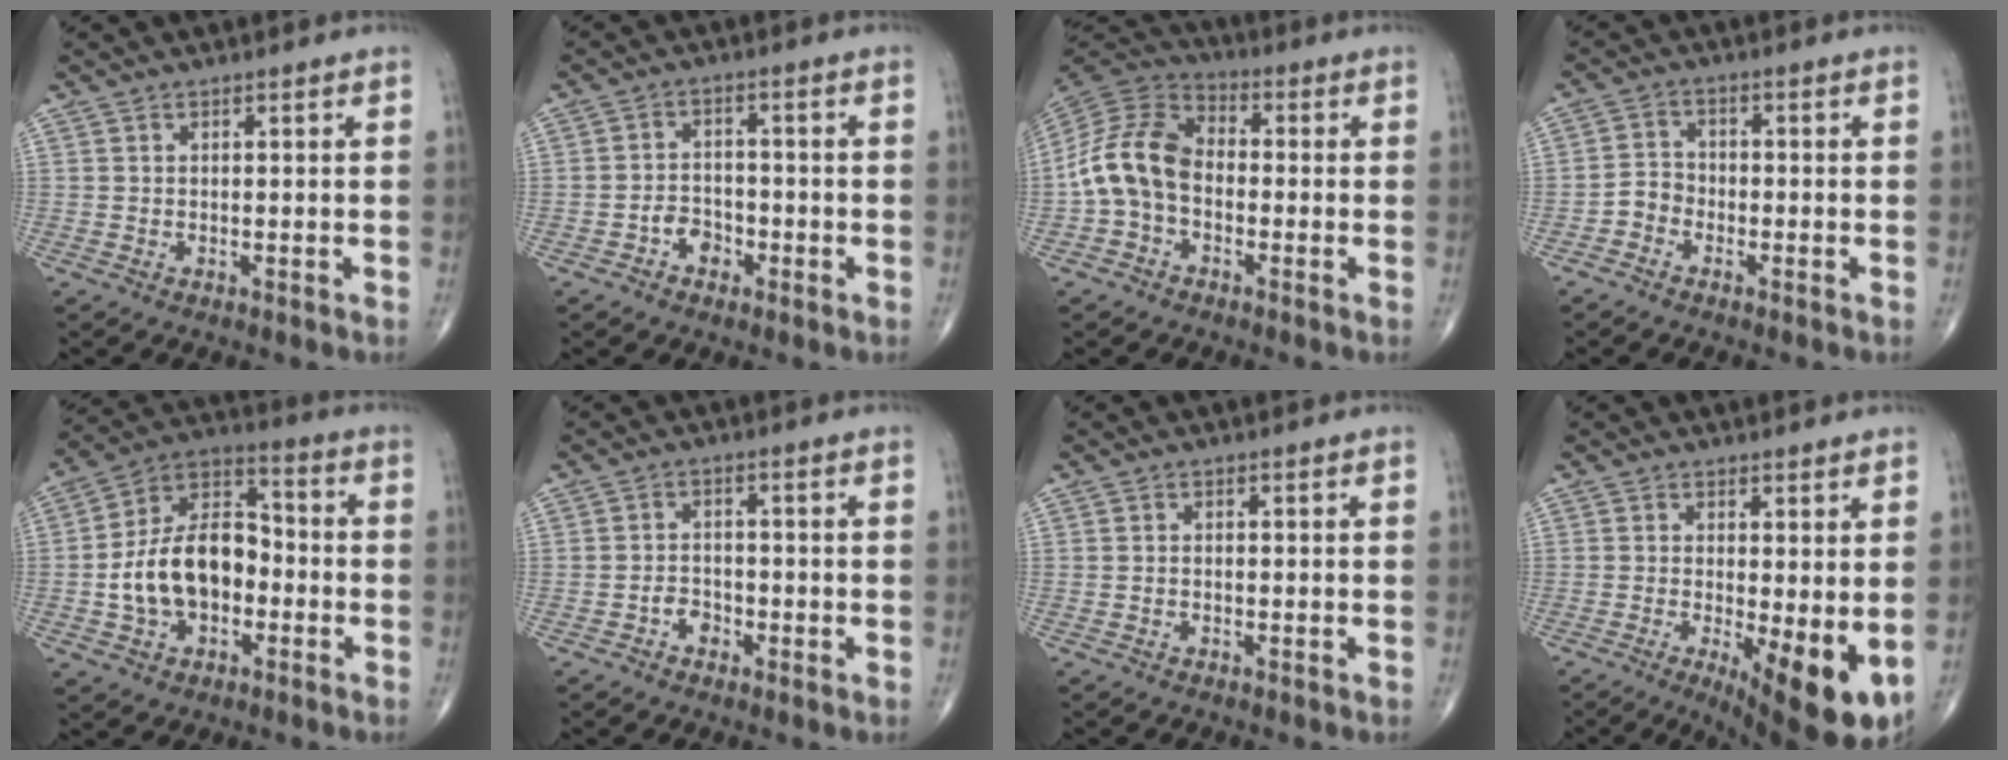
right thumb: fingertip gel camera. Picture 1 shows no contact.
{"total": 4.2, "force": [-2.0, 3.1, 1.9], "torque": [-0.012, 0.021, -0.039]}
{"total": 12.4, "force": [-2.2, 8.7, 8.5], "torque": [-0.158, 0.037, -0.056]}
{"total": 3.3, "force": [-1.9, 2.5, 1.0], "torque": [-0.007, 0.017, -0.046]}
{"total": 16.1, "force": [-2.9, 10.6, 11.8], "torque": [-0.186, 0.043, -0.055]}
{"total": 1.8, "force": [-1.0, 1.3, 0.6], "torque": [-0.004, 0.006, -0.023]}
{"total": 0.5, "force": [-0.3, 0.4, 0.3], "torque": [-0.005, 0.002, -0.006]}
{"total": 10.8, "force": [-2.0, 3.4, 10.0], "torque": [-0.147, -0.024, -0.022]}